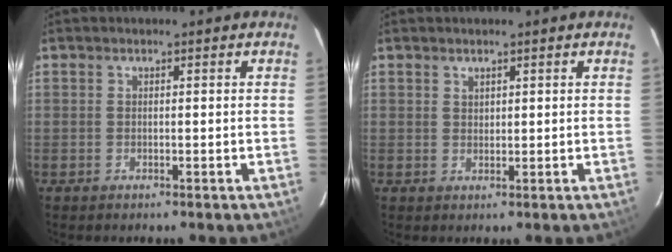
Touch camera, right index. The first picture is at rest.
{"total": 2.3, "force": [1.2, 1.8, 0.7], "torque": [-0.005, 0.004, 0.023]}